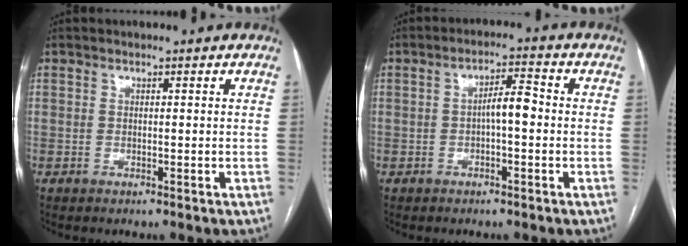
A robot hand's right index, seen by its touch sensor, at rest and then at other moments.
{"total": 4.2, "force": [-0.5, 1.1, 4.0], "torque": [-0.065, 0.014, -0.007]}